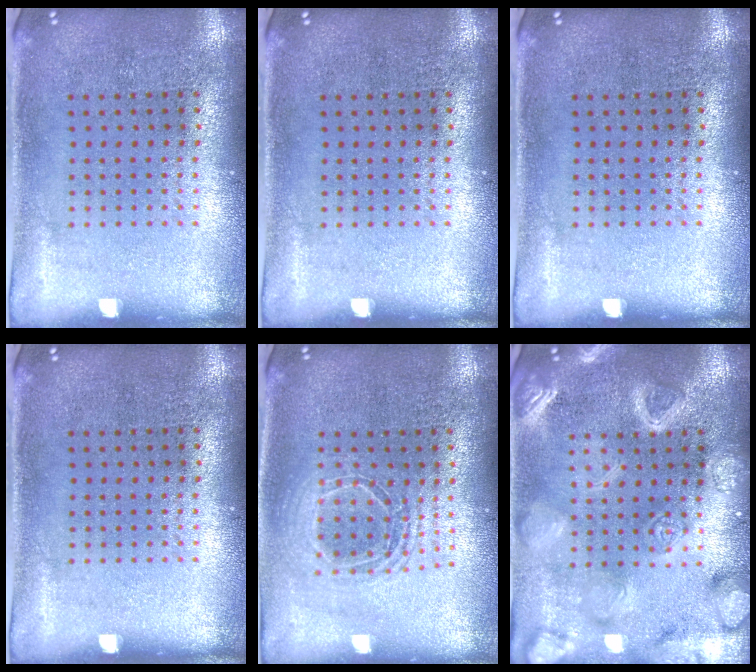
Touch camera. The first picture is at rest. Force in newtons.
{"total": 0.0}
{"total": 0.0}
{"total": 0.0}
{"total": 1.7, "press": 1.5, "slide": 0.9}
{"total": 5.8, "press": 5.7, "slide": 0.8}